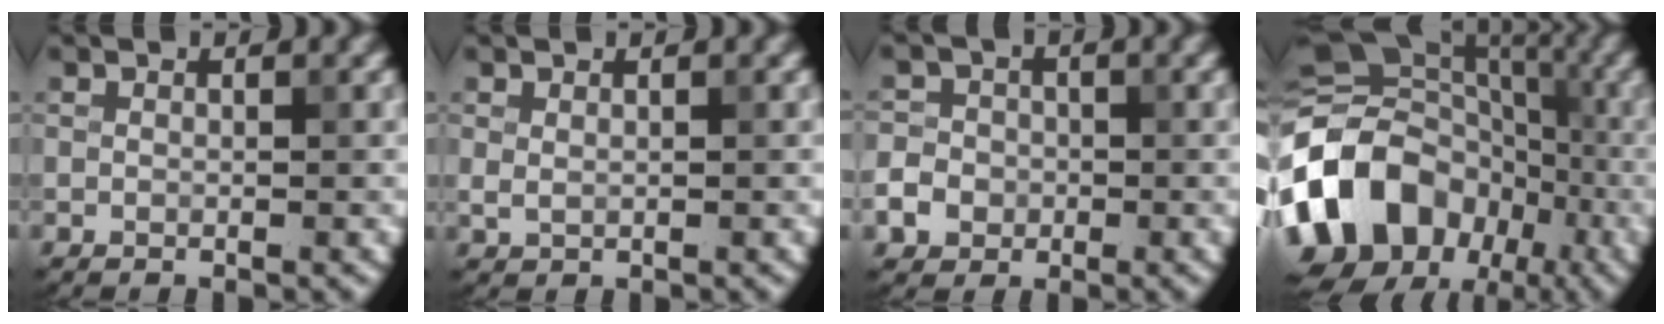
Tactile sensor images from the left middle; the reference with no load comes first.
{"total": 0.7, "force": [0.2, 0.4, 0.5], "torque": [-0.015, 0.000, 0.008]}
{"total": 4.8, "force": [-1.8, 4.2, 1.4], "torque": [-0.014, -0.003, -0.054]}
{"total": 14.4, "force": [-4.7, 10.8, 8.3], "torque": [-0.172, 0.020, -0.102]}